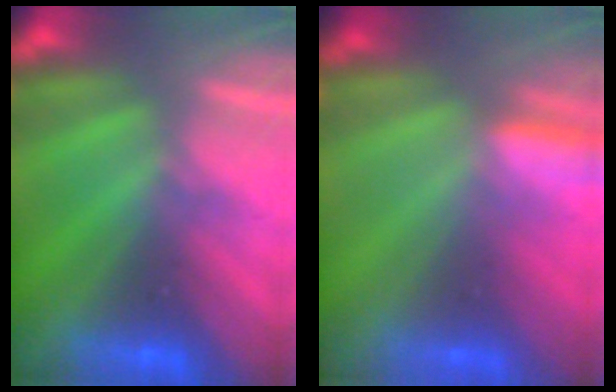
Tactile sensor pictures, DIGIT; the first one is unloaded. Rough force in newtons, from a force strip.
{"total": 2.9}